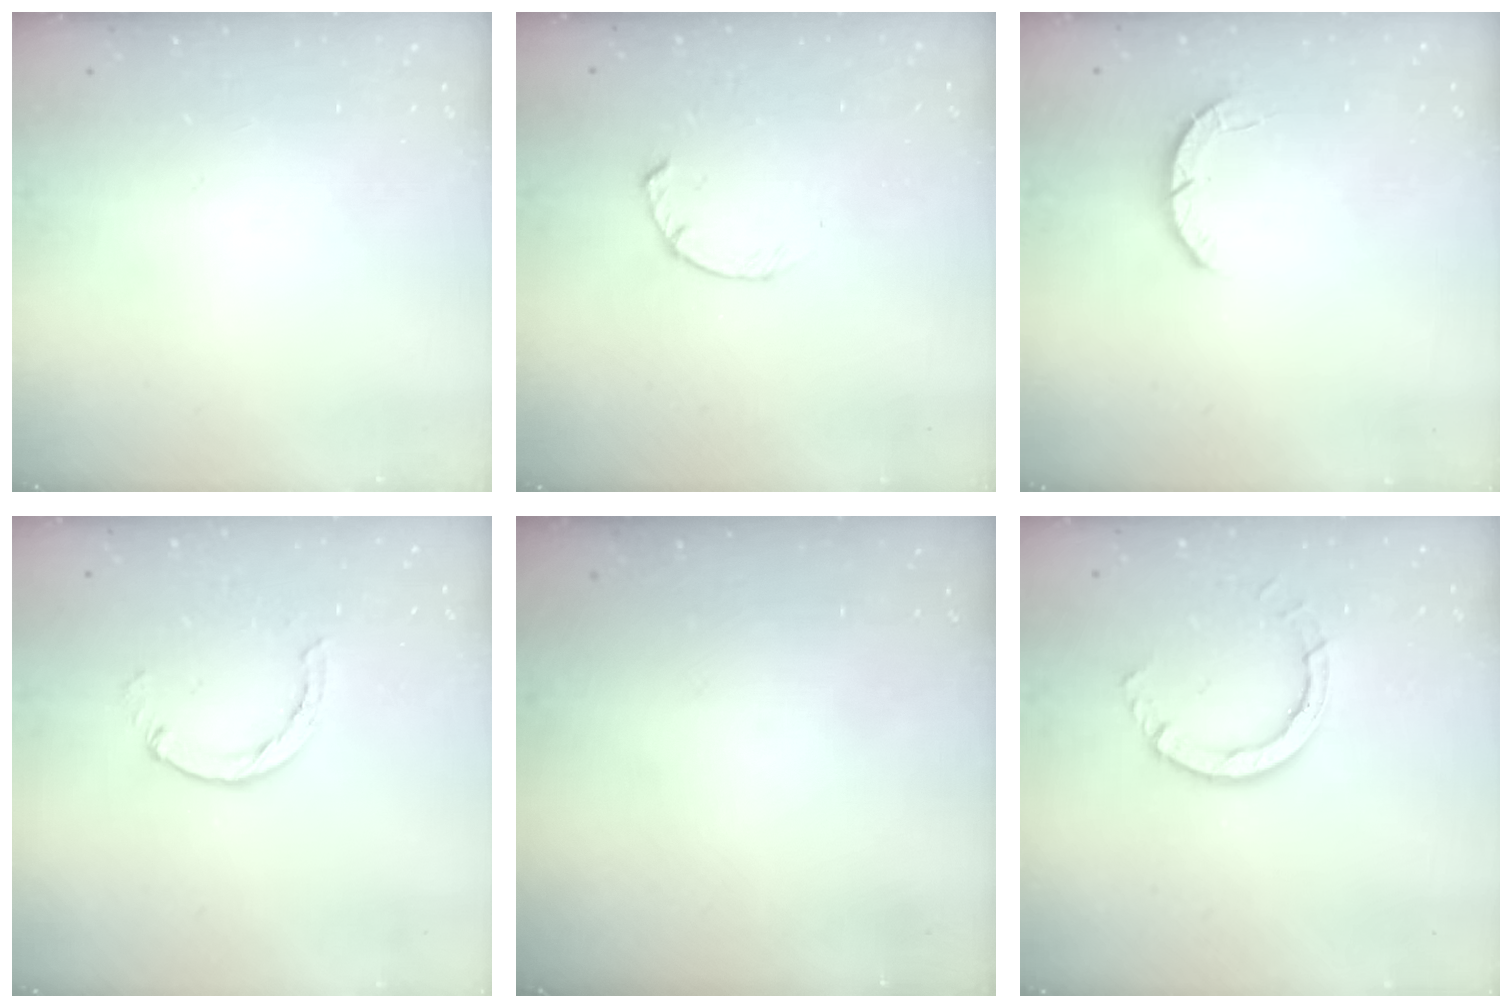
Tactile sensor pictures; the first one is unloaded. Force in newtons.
{"total": 1.8, "press": 1.8, "slide": 0.3}
{"total": 2.8, "press": 2.8, "slide": 0.4}
{"total": 2.9, "press": 2.9, "slide": 0.4}
{"total": 0.0}
{"total": 5.9, "press": 5.9, "slide": 0.5}